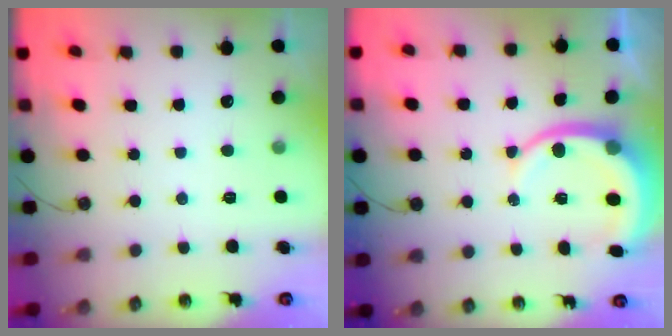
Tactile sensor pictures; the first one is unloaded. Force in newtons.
{"total": 10.3, "press": 10.2, "slide": 1.2}